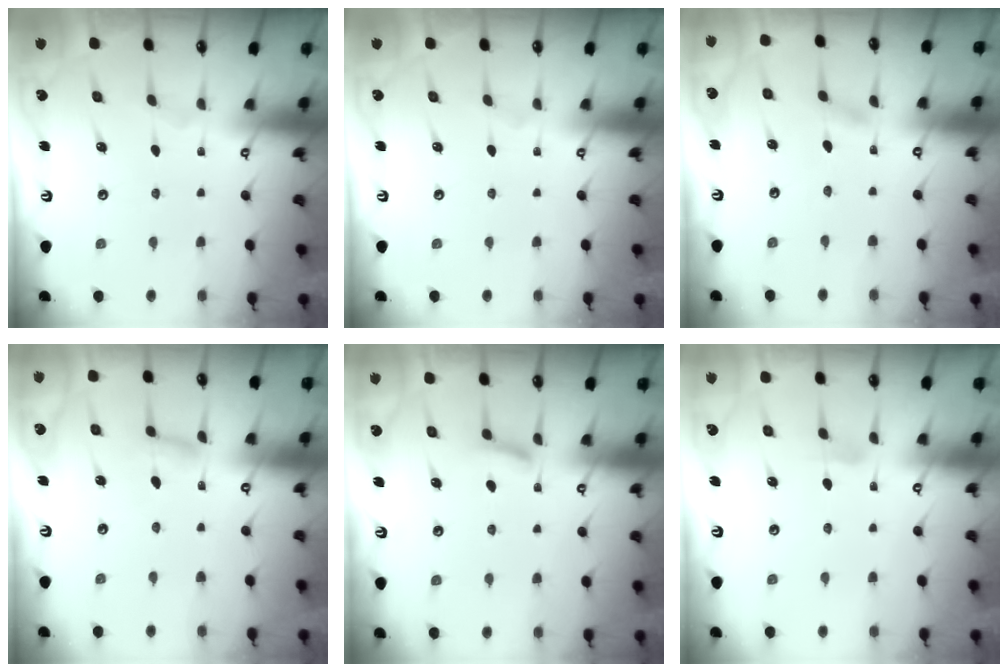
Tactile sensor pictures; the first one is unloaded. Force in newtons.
{"total": 0.0}
{"total": 1.4, "press": 1.4, "slide": 0.2}
{"total": 4.1, "press": 4.1, "slide": 0.4}
{"total": 5.4, "press": 5.3, "slide": 0.8}
{"total": 3.3, "press": 3.2, "slide": 0.4}